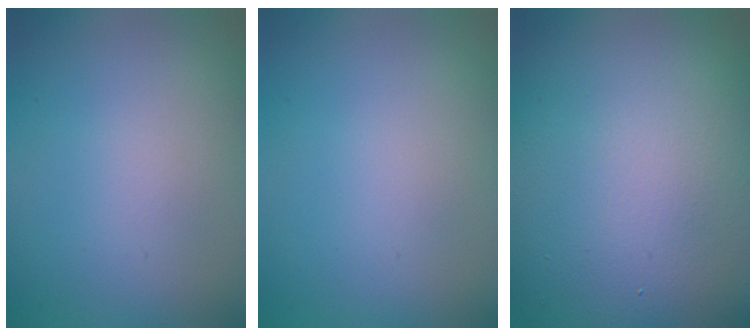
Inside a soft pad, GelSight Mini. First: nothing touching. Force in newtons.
{"total": 0.0}
{"total": 17.5, "press": 17.5, "slide": 0.7}